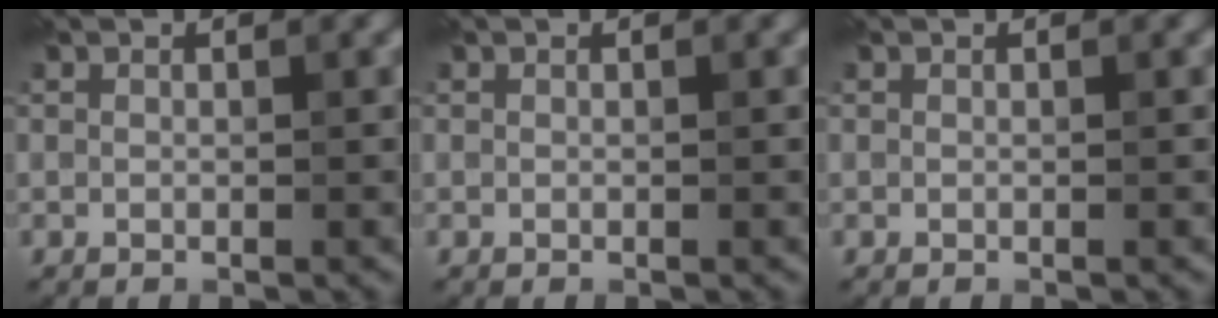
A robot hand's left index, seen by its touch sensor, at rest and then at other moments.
{"total": 0.0}
{"total": 0.0}